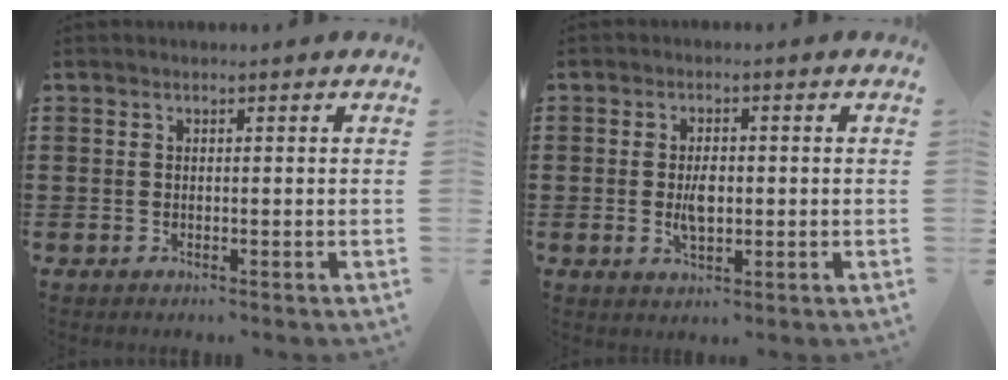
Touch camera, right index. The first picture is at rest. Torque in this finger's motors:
{"motor_torque": [2.14, 0.00, 0.35, 0.12]}